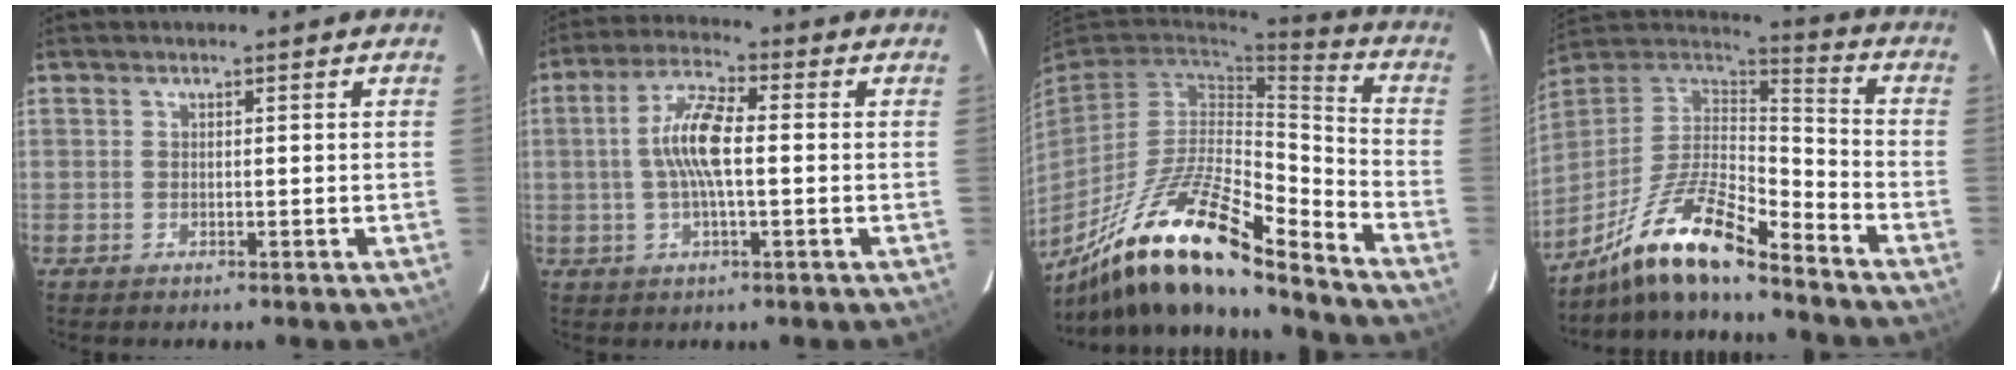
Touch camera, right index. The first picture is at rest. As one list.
[{"total": 8.8, "force": [-0.1, 2.4, 8.5], "torque": [-0.168, 0.012, -0.002]}, {"total": 22.1, "force": [-15.3, 4.8, 15.3], "torque": [-0.285, -0.030, -0.277]}, {"total": 16.2, "force": [-12.5, 3.0, 10.0], "torque": [-0.203, -0.008, -0.241]}]